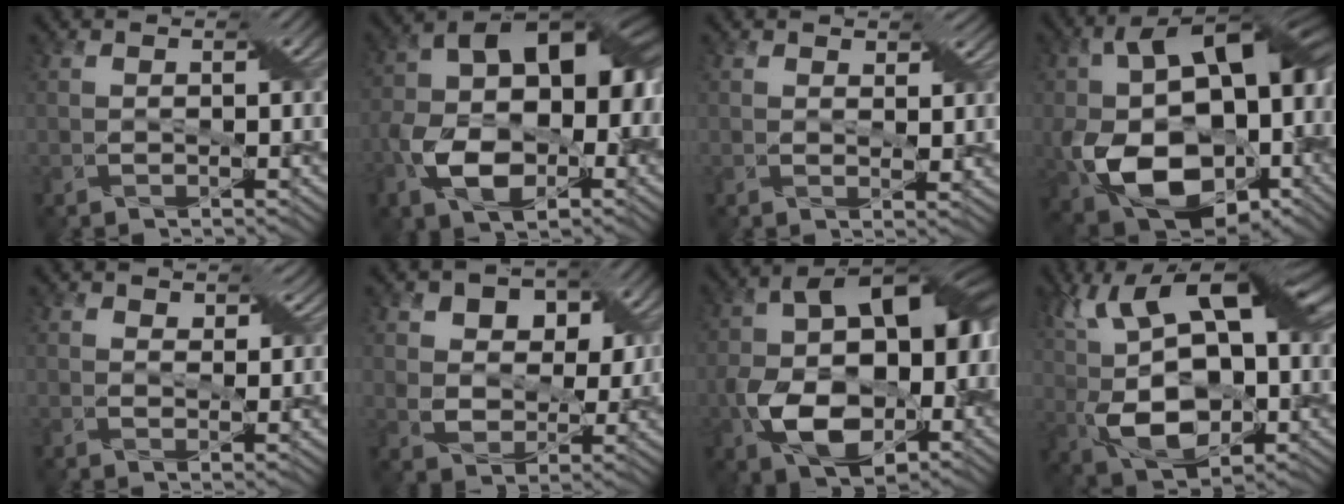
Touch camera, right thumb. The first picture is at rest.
{"total": 16.6, "force": [-3.7, 10.3, 12.5], "torque": [-0.220, -0.017, -0.069]}
{"total": 2.6, "force": [1.7, 1.4, 1.5], "torque": [-0.028, -0.005, 0.030]}
{"total": 19.8, "force": [-3.3, 13.5, 14.1], "torque": [-0.269, -0.043, -0.033]}
{"total": 3.6, "force": [2.3, 2.0, 1.9], "torque": [-0.039, -0.005, 0.040]}
{"total": 8.4, "force": [3.3, 6.0, 4.8], "torque": [-0.092, -0.006, 0.046]}
{"total": 17.2, "force": [-3.3, 10.8, 13.0], "torque": [-0.224, -0.024, -0.052]}
{"total": 17.2, "force": [3.5, 9.2, 14.1], "torque": [-0.258, 0.012, 0.054]}